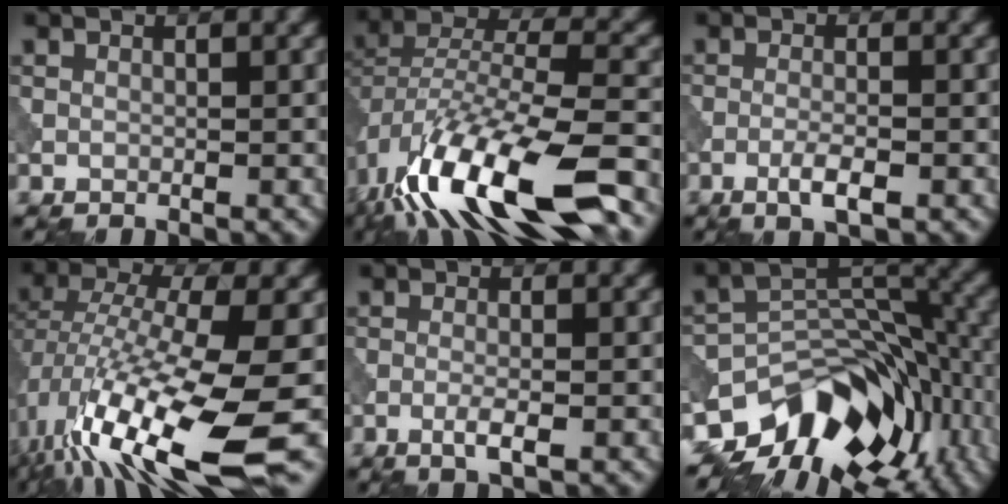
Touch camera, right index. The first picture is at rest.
{"total": 14.6, "force": [-8.5, 4.8, 10.8], "torque": [-0.214, -0.006, -0.146]}
{"total": 2.5, "force": [-1.2, 0.5, 2.1], "torque": [-0.041, 0.002, -0.026]}
{"total": 15.6, "force": [-5.1, 5.1, 13.9], "torque": [-0.273, -0.020, -0.081]}
{"total": 1.9, "force": [-0.8, 0.3, 1.8], "torque": [-0.035, 0.000, -0.019]}
{"total": 12.5, "force": [-8.1, 7.2, 6.3], "torque": [-0.103, 0.003, -0.132]}